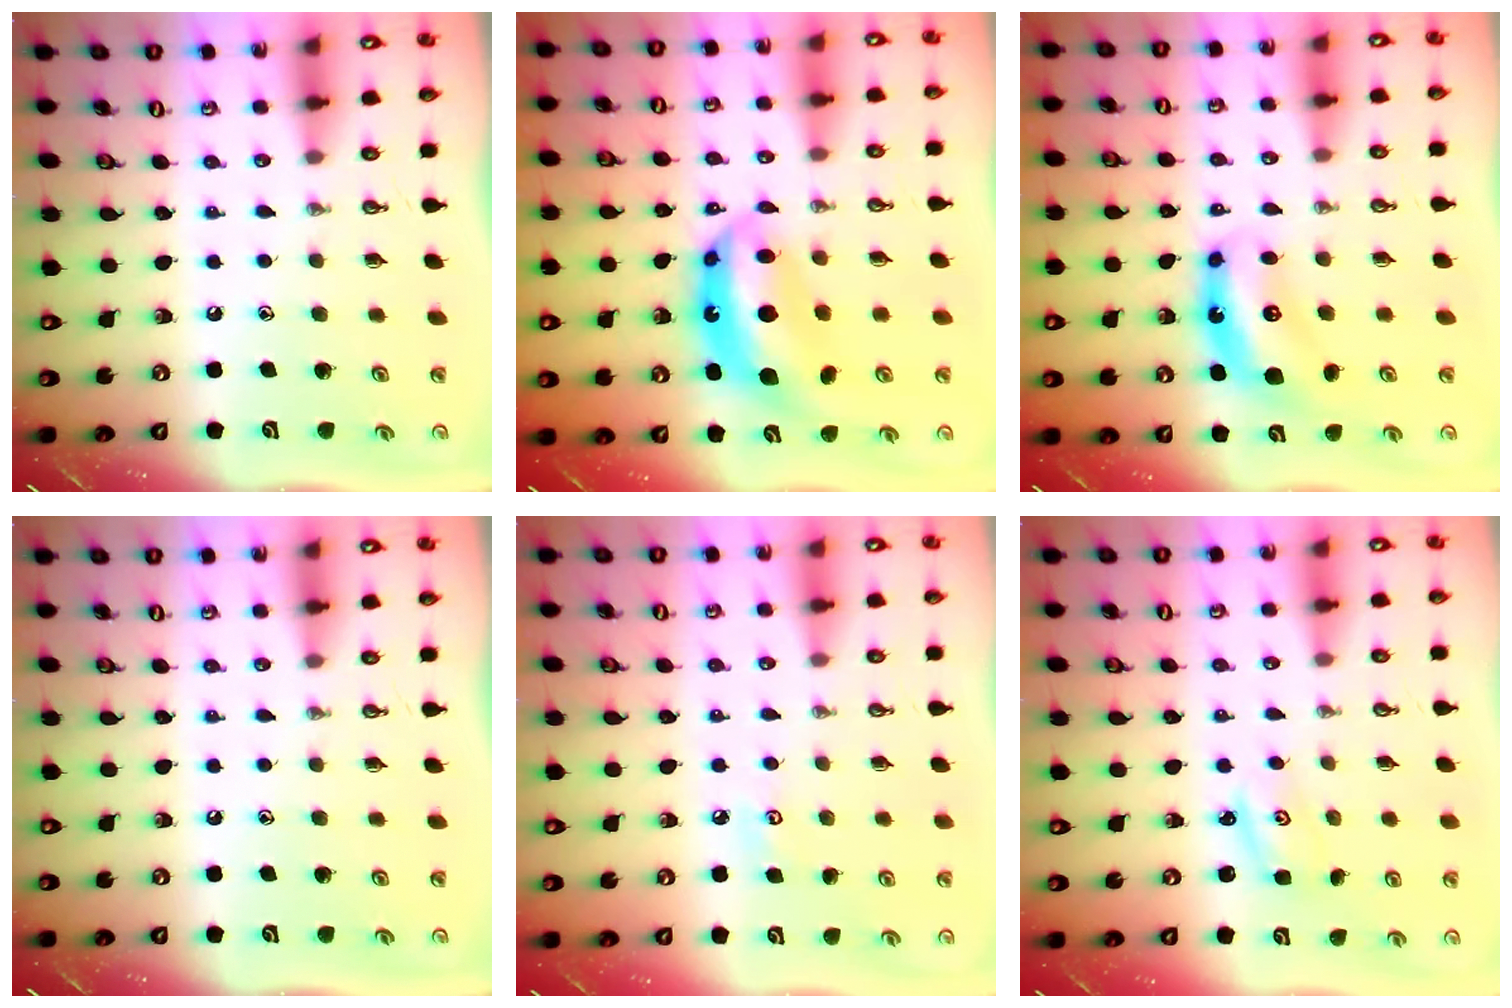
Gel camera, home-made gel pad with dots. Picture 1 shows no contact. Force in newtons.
{"total": 13.0, "press": 12.9, "slide": 1.8}
{"total": 6.7, "press": 6.7, "slide": 0.4}
{"total": 0.0}
{"total": 5.0, "press": 5.0, "slide": 0.5}
{"total": 2.4, "press": 2.3, "slide": 0.4}